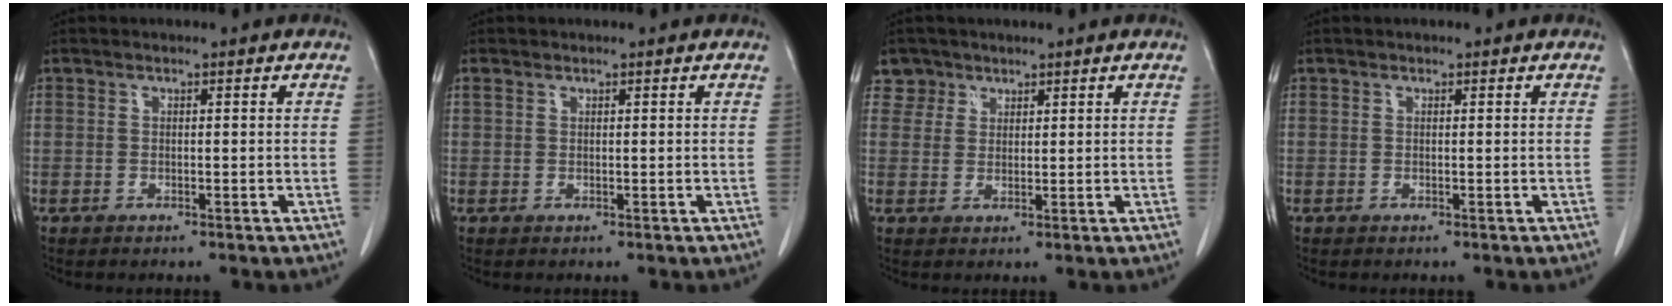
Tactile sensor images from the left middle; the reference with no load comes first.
{"total": 0.8, "force": [0.6, 0.5, 0.3], "torque": [-0.009, 0.010, 0.013]}
{"total": 3.0, "force": [2.0, 2.2, -0.5], "torque": [0.020, 0.002, 0.032]}
{"total": 0.0}